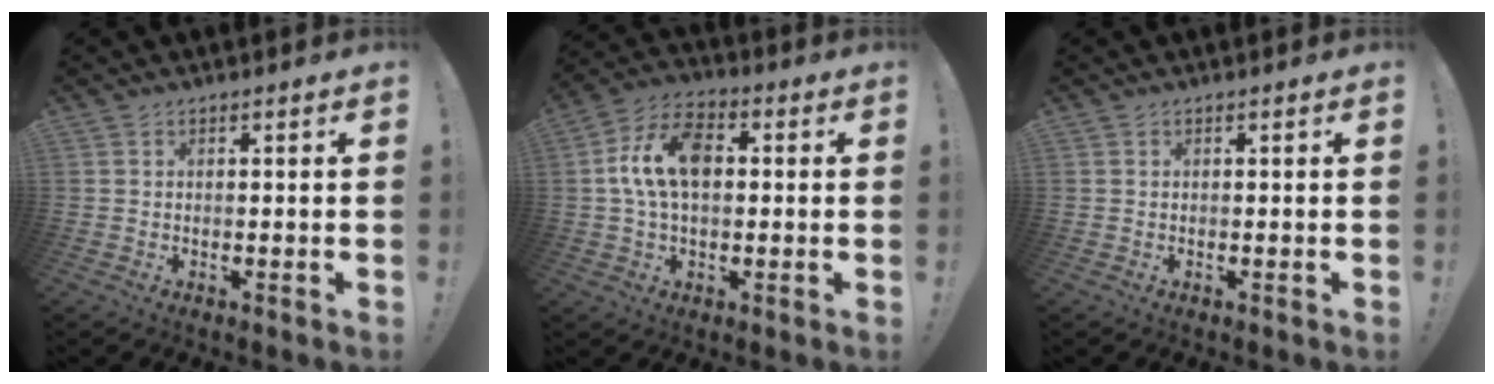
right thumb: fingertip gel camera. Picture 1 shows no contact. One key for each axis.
{"total": 13.1, "fx": 1.3, "fy": 8.3, "fz": 10.1, "tx": -0.179, "ty": 0.011, "tz": 0.025}
{"total": 0.0}